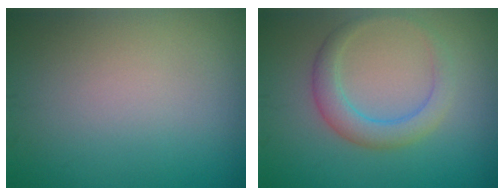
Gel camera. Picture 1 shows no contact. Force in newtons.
{"total": 3.1, "press": 3.1, "slide": 0.1}